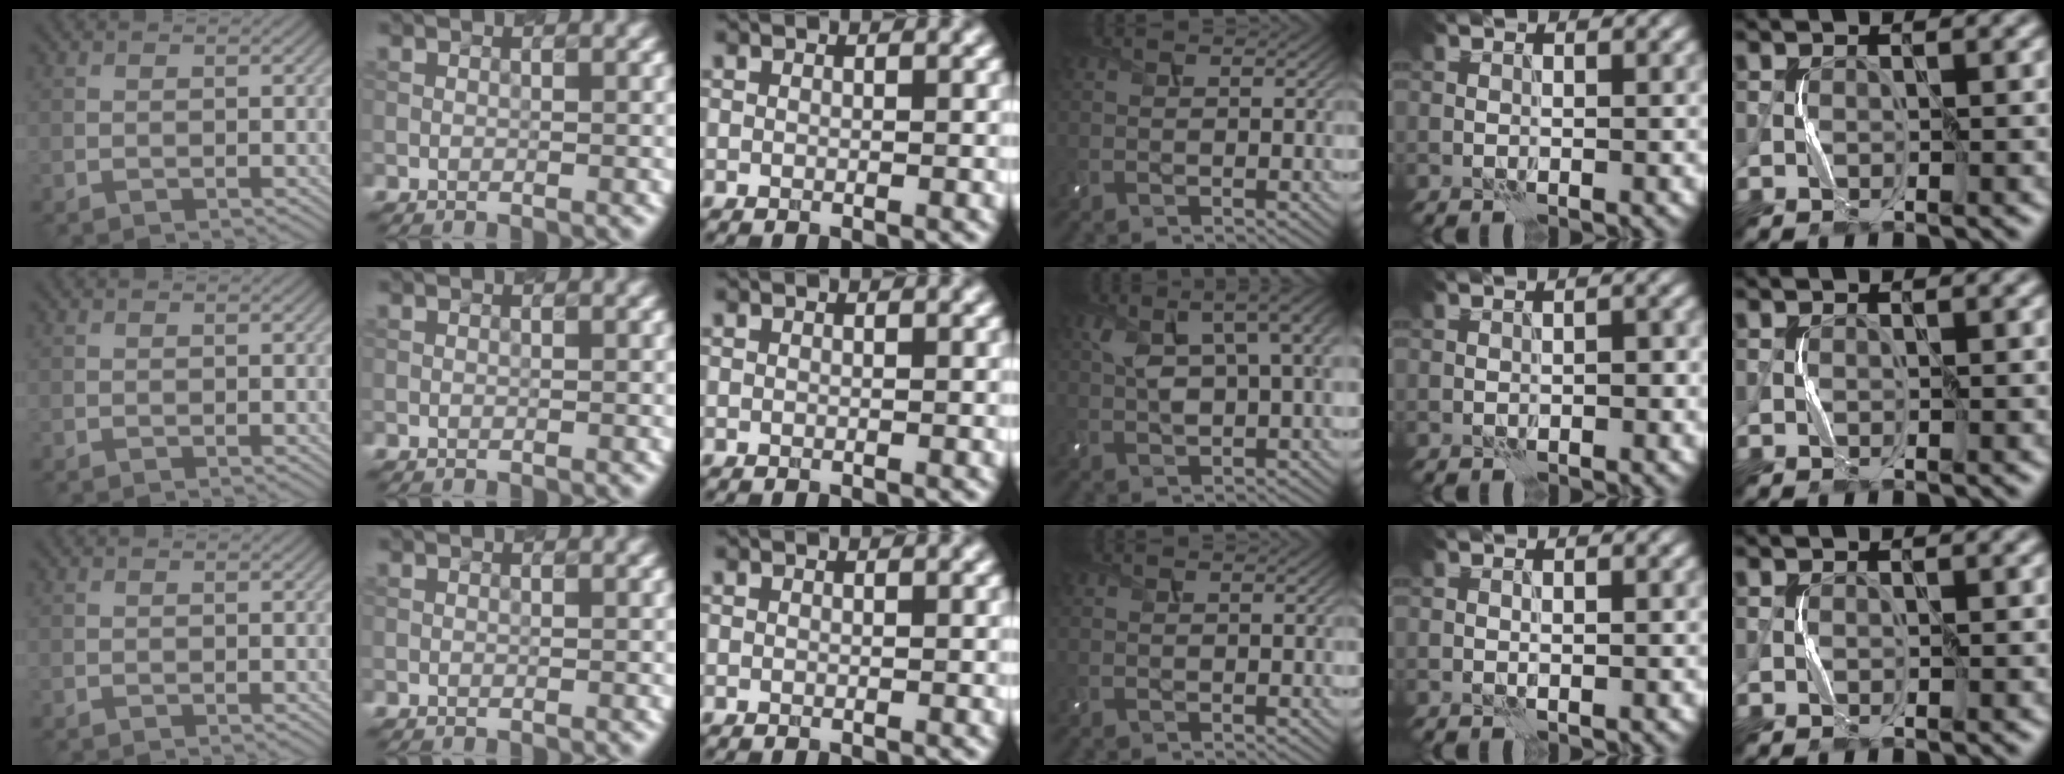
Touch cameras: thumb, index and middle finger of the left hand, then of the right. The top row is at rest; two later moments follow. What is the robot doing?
{"motion": "squeeze", "object": "air blower"}